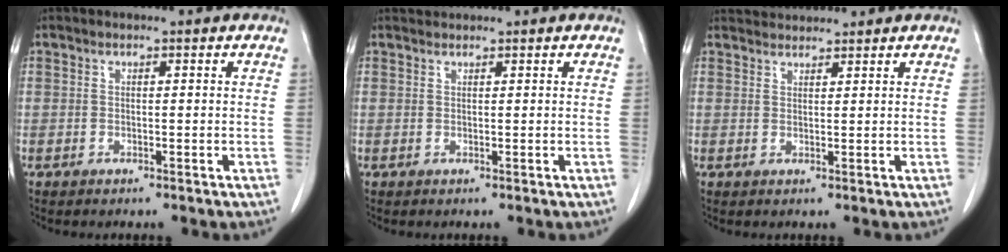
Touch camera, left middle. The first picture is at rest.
{"total": 0.9, "force": [0.8, -0.2, -0.3], "torque": [-0.007, 0.007, 0.019]}
{"total": 3.1, "force": [3.1, -0.1, -0.1], "torque": [-0.008, 0.021, 0.061]}